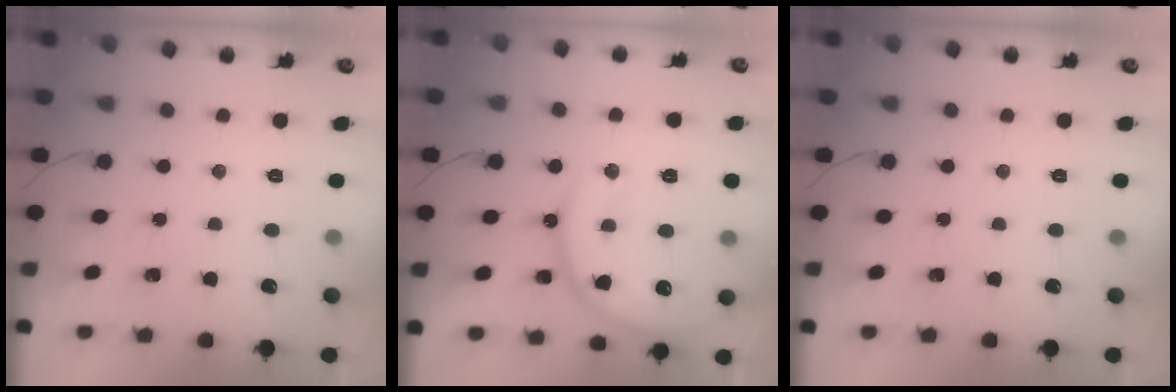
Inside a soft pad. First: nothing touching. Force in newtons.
{"total": 16.1, "press": 16.1, "slide": 1.3}
{"total": 0.0}